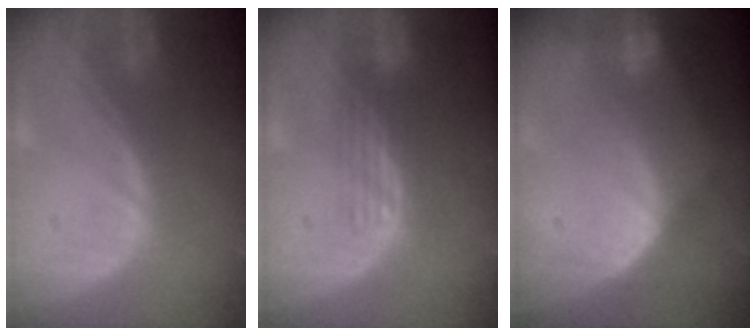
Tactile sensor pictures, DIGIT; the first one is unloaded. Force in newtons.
{"total": 2.9, "press": 2.7, "slide": 1.2}
{"total": 7.1, "press": 5.9, "slide": 3.8}